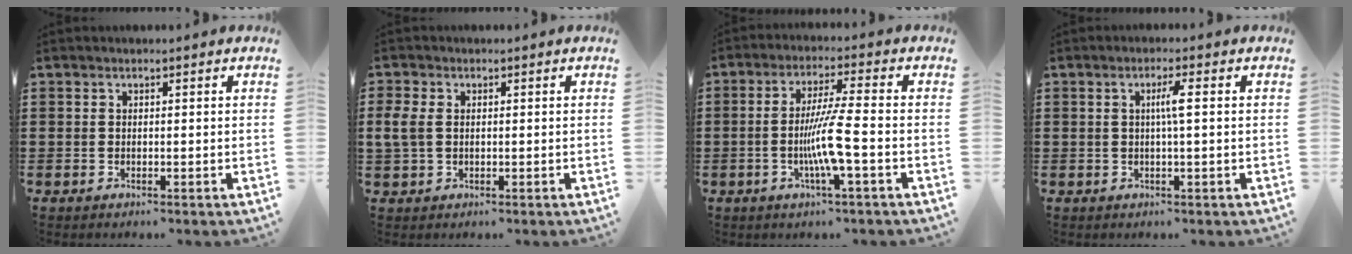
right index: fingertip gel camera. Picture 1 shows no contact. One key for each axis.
{"total": 3.0, "fx": 0.3, "fy": 2.0, "fz": 2.2, "tx": -0.063, "ty": 0.000, "tz": 0.000}
{"total": 7.5, "fx": -2.1, "fy": -0.1, "fz": 7.2, "tx": -0.136, "ty": -0.013, "tz": -0.043}
{"total": 2.7, "fx": 0.2, "fy": -0.1, "fz": 2.7, "tx": -0.051, "ty": -0.002, "tz": 0.000}